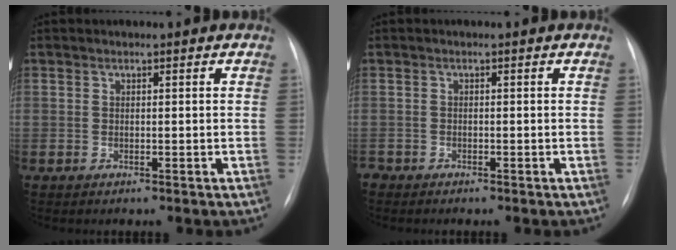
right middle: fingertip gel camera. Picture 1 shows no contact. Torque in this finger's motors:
{"motor_torque": [0.05, -0.08, 0.00, 0.01]}